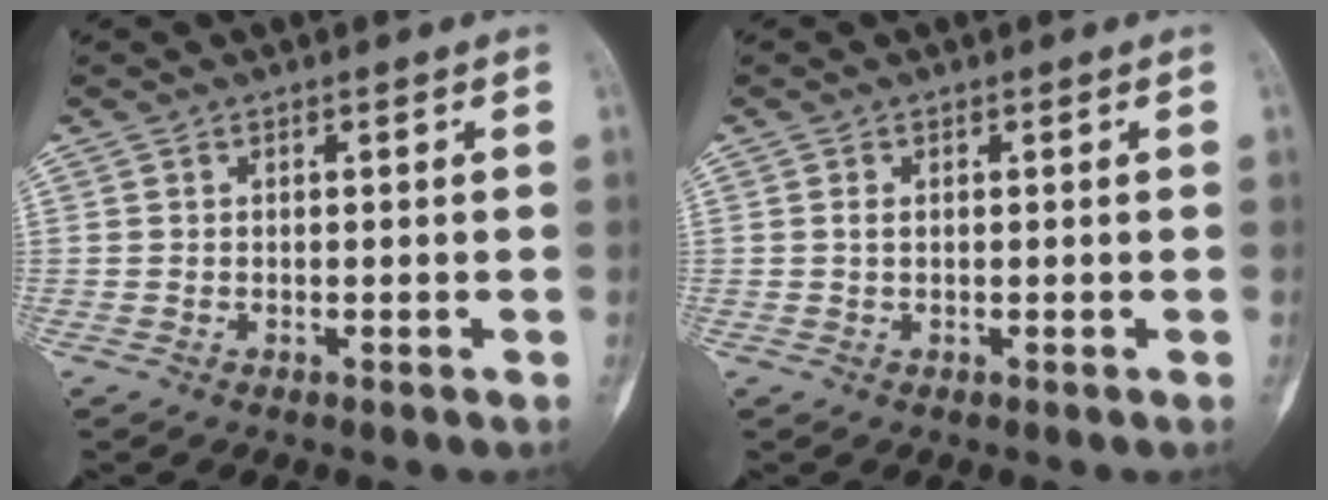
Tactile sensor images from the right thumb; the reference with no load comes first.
{"total": 0.7, "force": [0.1, 0.4, 0.6], "torque": [-0.016, 0.002, 0.002]}